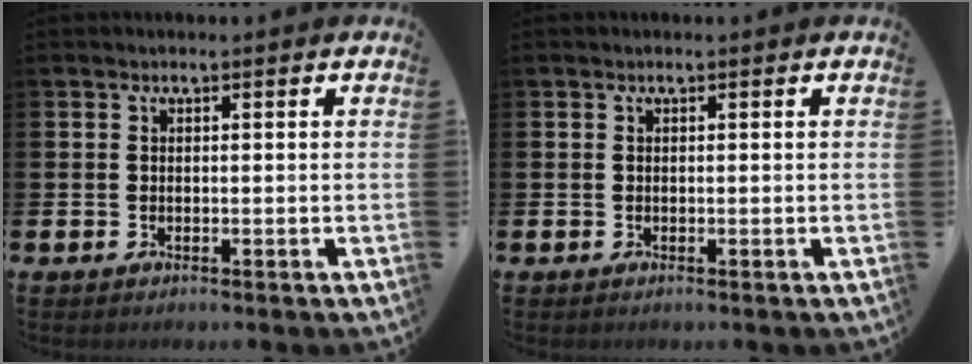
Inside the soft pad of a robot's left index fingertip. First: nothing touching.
{"total": 0.0}